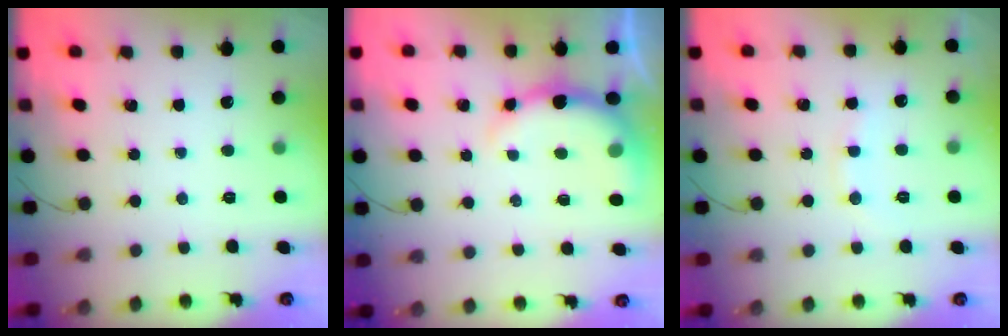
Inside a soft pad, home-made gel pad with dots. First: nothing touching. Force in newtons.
{"total": 6.9, "press": 6.8, "slide": 1.3}
{"total": 8.3, "press": 8.2, "slide": 1.5}